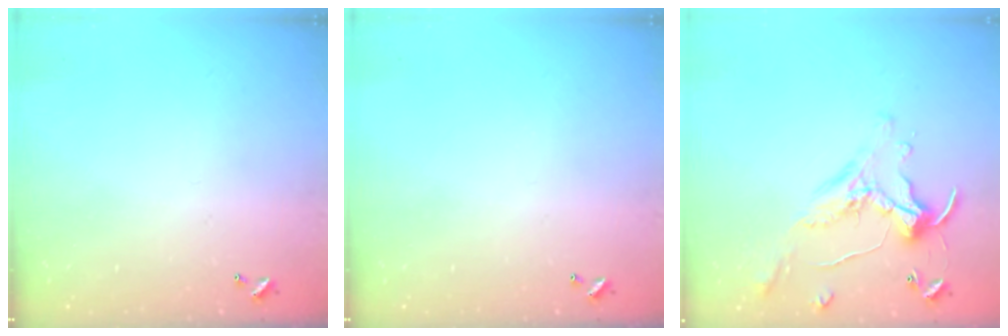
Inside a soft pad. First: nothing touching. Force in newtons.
{"total": 0.0}
{"total": 0.0}